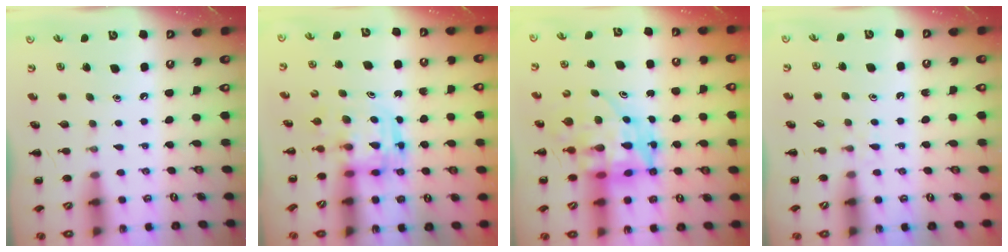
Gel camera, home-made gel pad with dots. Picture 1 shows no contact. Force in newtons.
{"total": 3.0, "press": 3.0, "slide": 0.3}
{"total": 10.5, "press": 10.1, "slide": 3.0}
{"total": 2.9, "press": 2.6, "slide": 1.3}